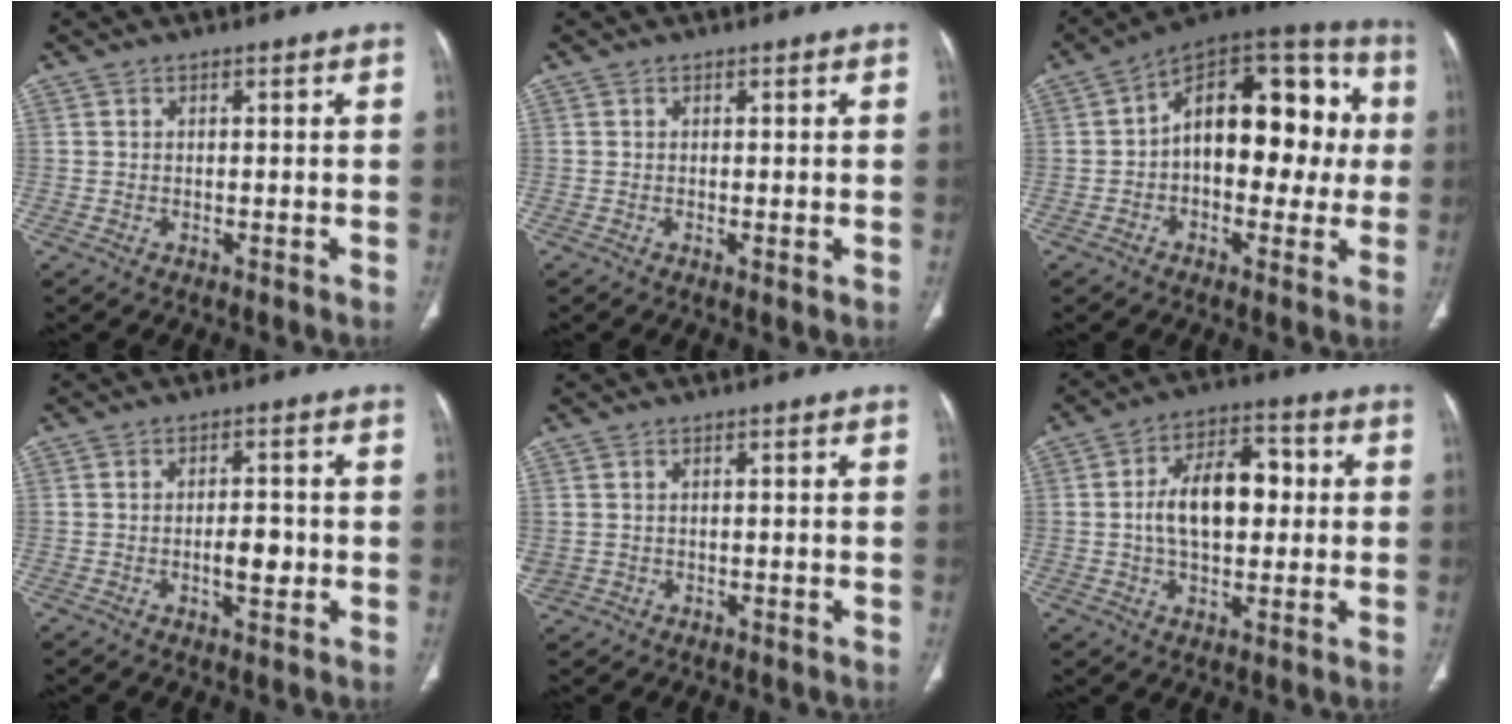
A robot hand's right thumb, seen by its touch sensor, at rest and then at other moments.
{"total": 0.8, "force": [-0.1, 0.2, 0.8], "torque": [-0.019, -0.004, -0.003]}
{"total": 20.5, "force": [1.1, 12.1, 16.5], "torque": [-0.191, 0.048, 0.006]}
{"total": 4.6, "force": [-0.8, 2.2, 4.0], "torque": [-0.053, 0.002, -0.012]}
{"total": 1.9, "force": [0.7, 1.1, 1.4], "torque": [-0.047, 0.007, 0.027]}
{"total": 13.1, "force": [0.8, 7.8, 10.5], "torque": [-0.152, 0.025, 0.009]}